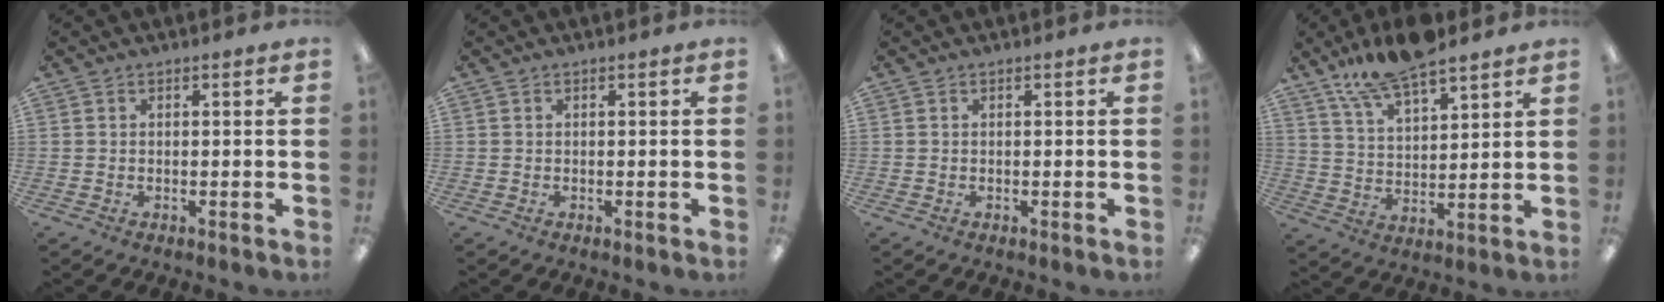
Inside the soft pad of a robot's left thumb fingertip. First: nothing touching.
{"total": 0.0}
{"total": 0.0}
{"total": 12.6, "force": [10.2, 3.8, 6.3], "torque": [-0.125, -0.049, 0.184]}